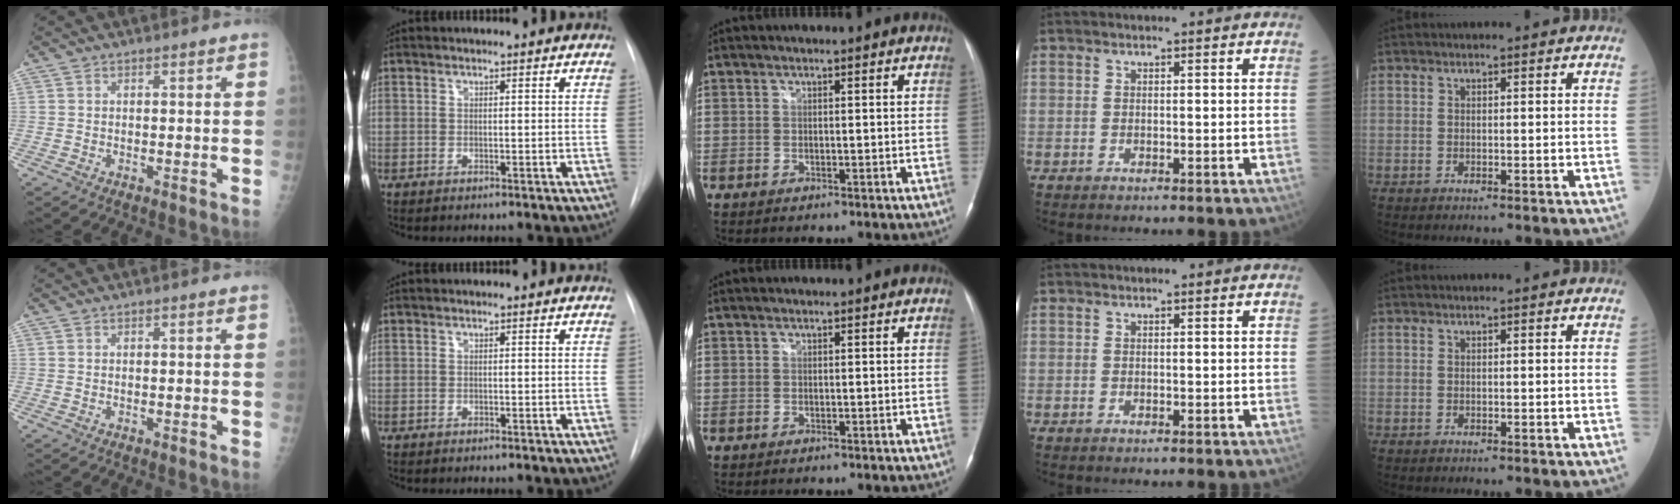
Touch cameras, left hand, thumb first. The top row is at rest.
{}